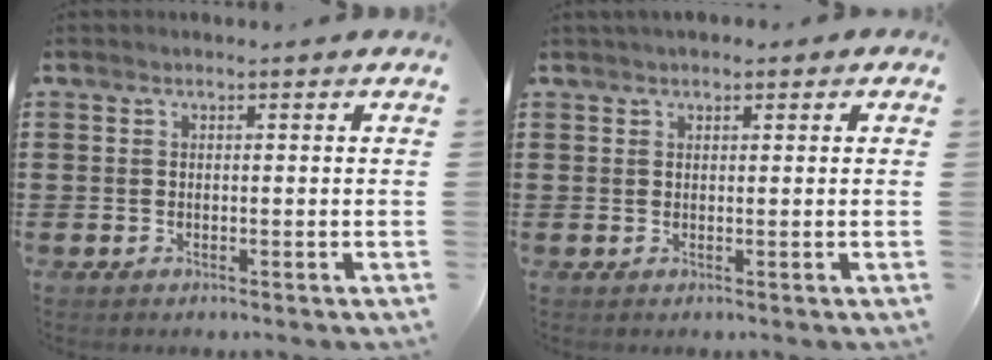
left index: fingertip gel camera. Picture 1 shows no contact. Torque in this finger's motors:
{"motor_torque": [2.14, 0.00, 1.06, 0.21]}